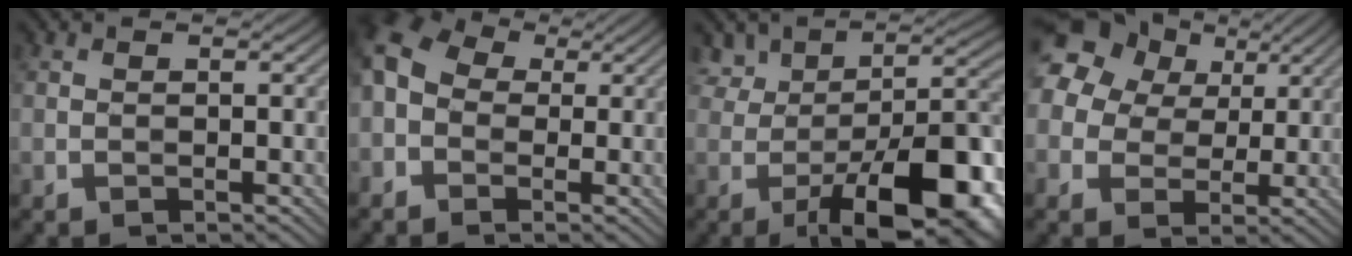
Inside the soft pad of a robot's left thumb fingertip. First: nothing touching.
{"total": 8.8, "force": [-0.6, 7.0, 5.3], "torque": [-0.155, 0.002, -0.031]}
{"total": 14.6, "force": [-4.7, 6.8, 12.0], "torque": [-0.162, -0.005, -0.077]}
{"total": 15.9, "force": [6.5, 12.4, 7.6], "torque": [-0.214, 0.042, 0.123]}